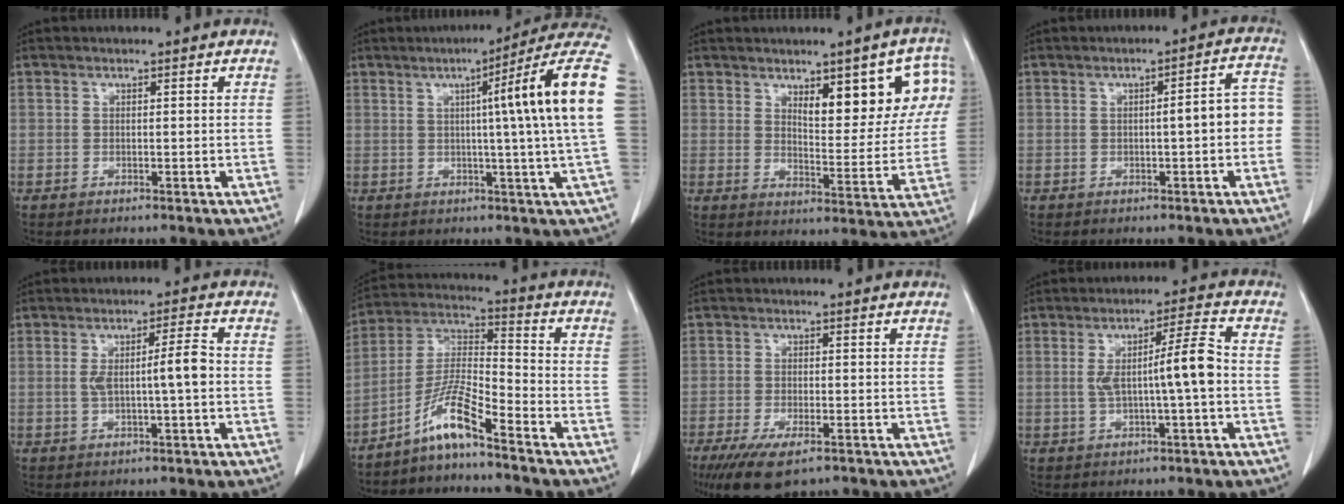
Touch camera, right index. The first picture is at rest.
{"total": 16.1, "force": [2.7, -2.1, 15.7], "torque": [-0.196, 0.015, 0.022]}
{"total": 12.0, "force": [5.4, 3.9, 10.0], "torque": [-0.115, 0.005, 0.075]}
{"total": 5.5, "force": [-0.7, 1.0, 5.4], "torque": [-0.064, 0.025, -0.012]}
{"total": 5.4, "force": [-0.3, 0.2, 5.4], "torque": [-0.093, 0.011, -0.001]}
{"total": 8.5, "force": [-6.2, 0.0, 5.8], "torque": [-0.124, 0.002, -0.123]}
{"total": 8.2, "force": [-5.5, 2.6, 5.5], "torque": [-0.094, -0.016, -0.087]}
{"total": 7.5, "force": [-0.5, -0.1, 7.5], "torque": [-0.127, 0.015, -0.006]}